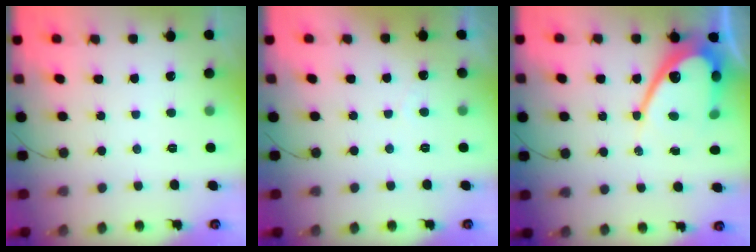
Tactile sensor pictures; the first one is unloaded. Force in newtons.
{"total": 1.8, "press": 1.8, "slide": 0.1}
{"total": 14.0, "press": 14.0, "slide": 0.9}